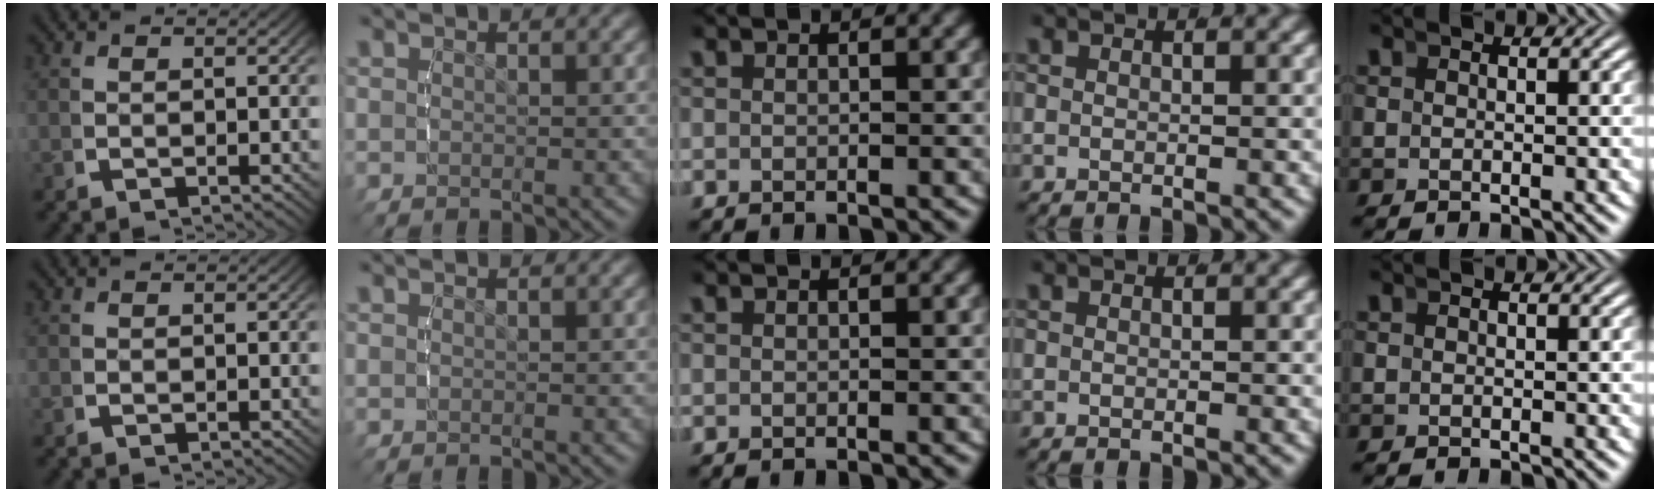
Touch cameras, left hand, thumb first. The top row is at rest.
{}